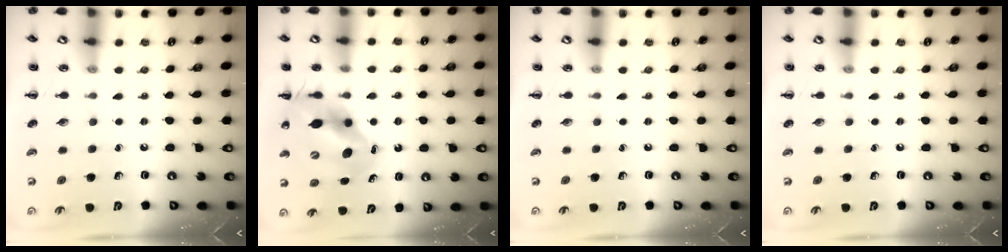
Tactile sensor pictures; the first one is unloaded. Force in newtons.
{"total": 11.0, "press": 10.7, "slide": 2.5}
{"total": 0.0}
{"total": 0.0}